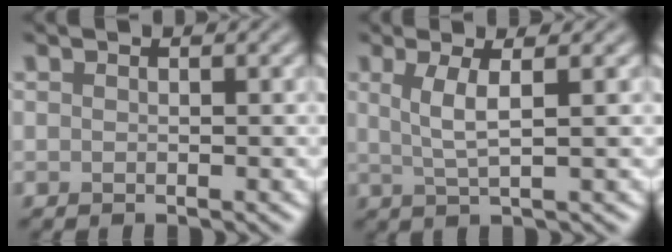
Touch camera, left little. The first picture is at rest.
{"total": 2.9, "force": [0.8, 0.6, 2.7], "torque": [-0.051, 0.000, 0.017]}